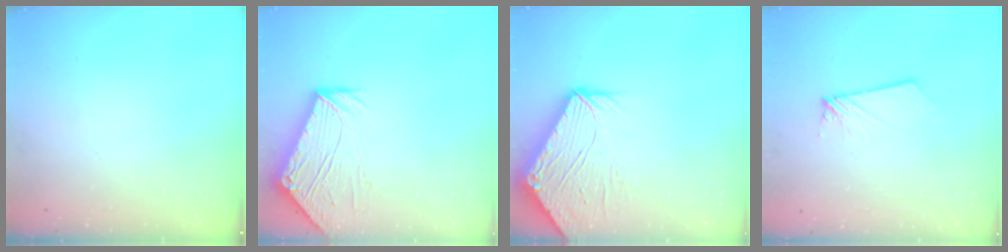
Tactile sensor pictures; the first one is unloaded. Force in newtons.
{"total": 11.2, "press": 11.1, "slide": 2.0}
{"total": 9.0, "press": 8.8, "slide": 1.6}
{"total": 2.2, "press": 2.2, "slide": 0.3}